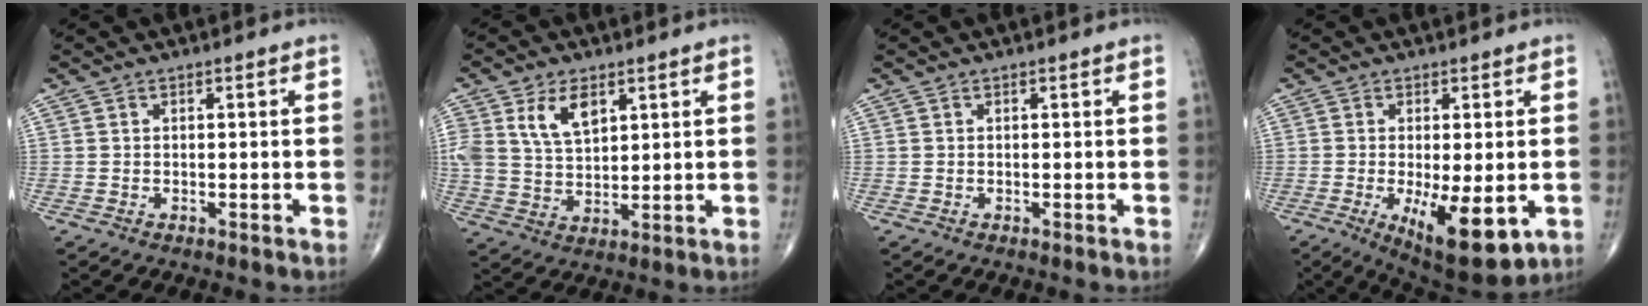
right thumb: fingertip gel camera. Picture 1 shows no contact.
{"total": 8.8, "force": [3.9, 5.2, 5.9], "torque": [-0.098, -0.014, 0.081]}
{"total": 0.0}
{"total": 12.2, "force": [-3.4, 4.1, 10.9], "torque": [-0.166, -0.023, -0.038]}